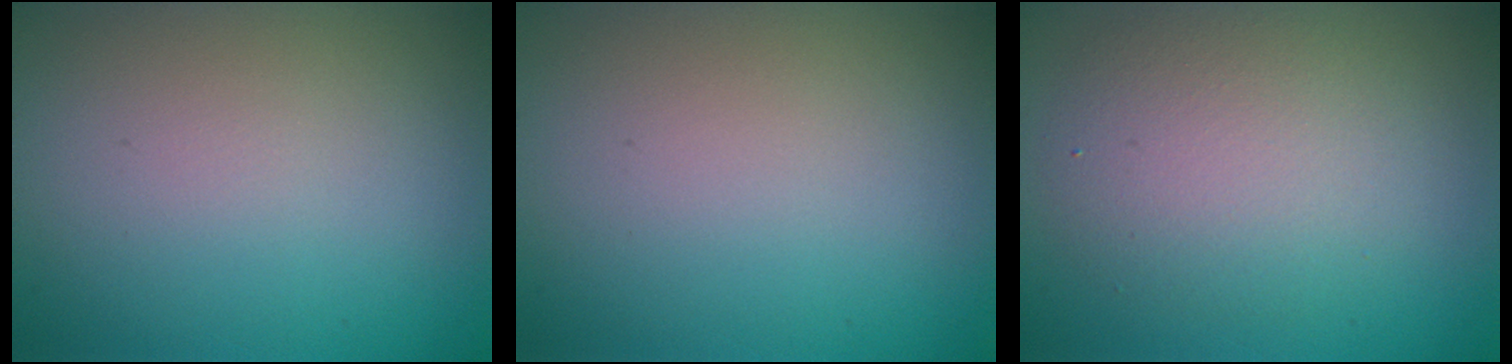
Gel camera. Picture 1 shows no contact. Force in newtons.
{"total": 0.0}
{"total": 4.7, "press": 4.6, "slide": 0.4}